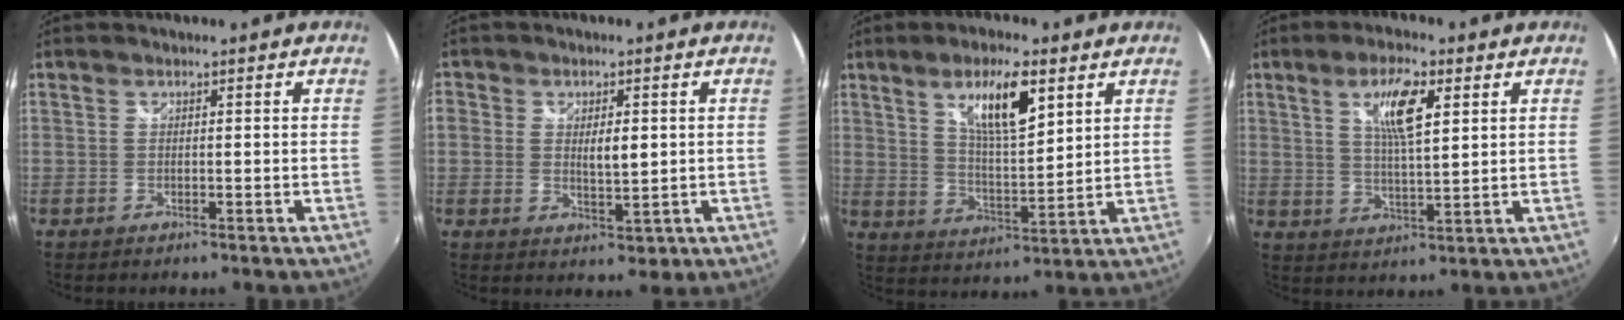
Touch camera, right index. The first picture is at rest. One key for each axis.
{"total": 4.7, "fx": 0.2, "fy": 3.2, "fz": 3.4, "tx": -0.063, "ty": -0.001, "tz": 0.004}
{"total": 10.7, "fx": 5.4, "fy": 3.1, "fz": 8.7, "tx": -0.144, "ty": 0.003, "tz": 0.101}
{"total": 8.1, "fx": 3.4, "fy": 2.2, "fz": 7.1, "tx": -0.127, "ty": 0.004, "tz": 0.063}